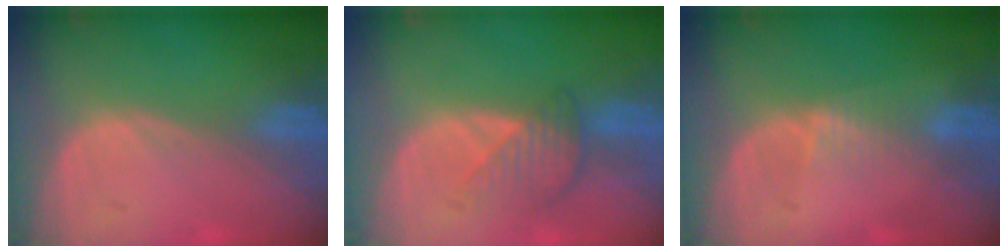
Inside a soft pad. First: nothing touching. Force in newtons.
{"total": 4.3, "press": 3.8, "slide": 1.9}
{"total": 1.6, "press": 1.6, "slide": 0.3}